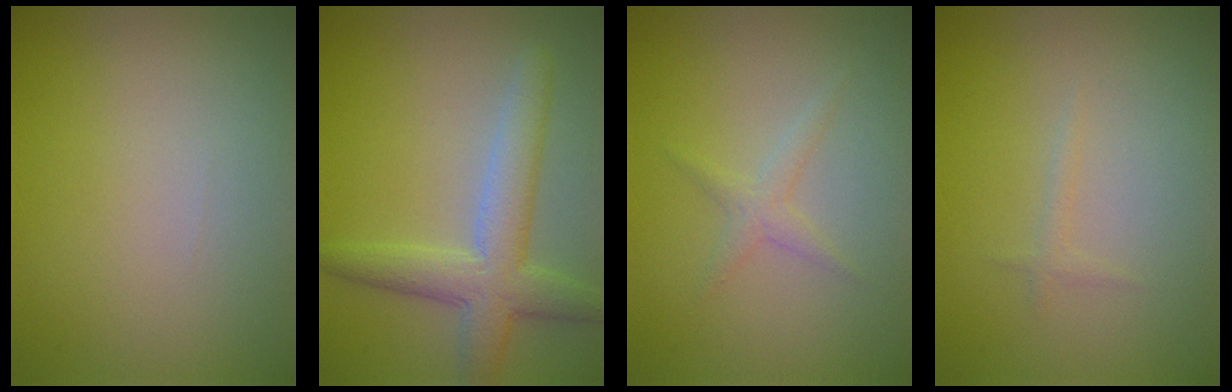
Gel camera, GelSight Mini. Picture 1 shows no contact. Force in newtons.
{"total": 4.9, "press": 4.9, "slide": 0.2}
{"total": 1.3, "press": 1.3, "slide": 0.0}
{"total": 0.7, "press": 0.7, "slide": 0.1}